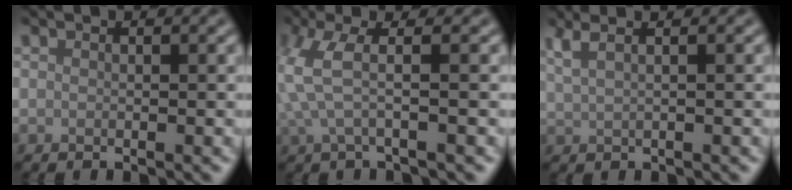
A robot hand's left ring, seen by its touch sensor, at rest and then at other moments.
{"total": 3.0, "force": [0.5, 0.4, 2.9], "torque": [-0.070, -0.001, 0.009]}
{"total": 4.1, "force": [2.6, 1.8, 2.6], "torque": [-0.037, 0.025, 0.026]}